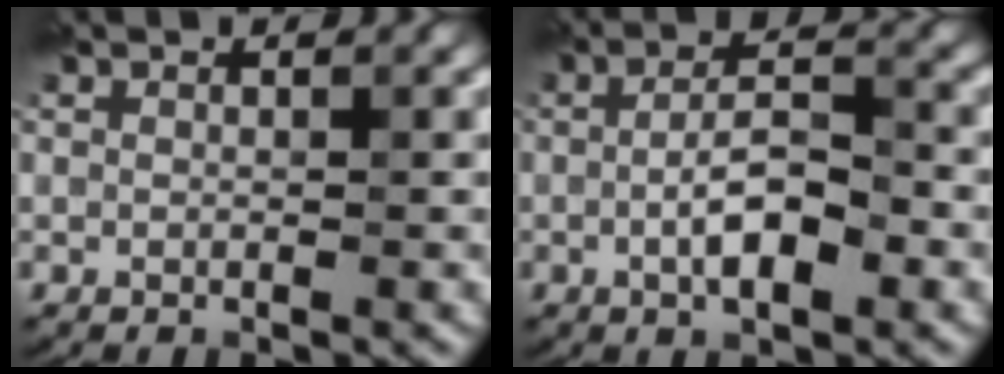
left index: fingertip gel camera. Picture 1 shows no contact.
{"total": 4.5, "force": [-1.1, 1.6, 4.0], "torque": [-0.075, 0.003, -0.023]}